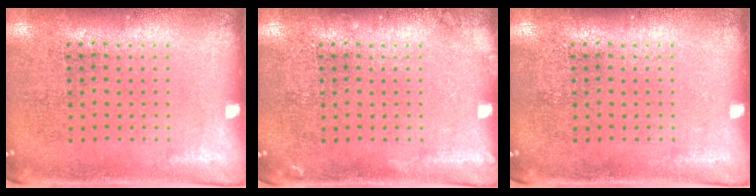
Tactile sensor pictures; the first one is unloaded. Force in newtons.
{"total": 0.7, "press": 0.7, "slide": 0.1}
{"total": 0.0}